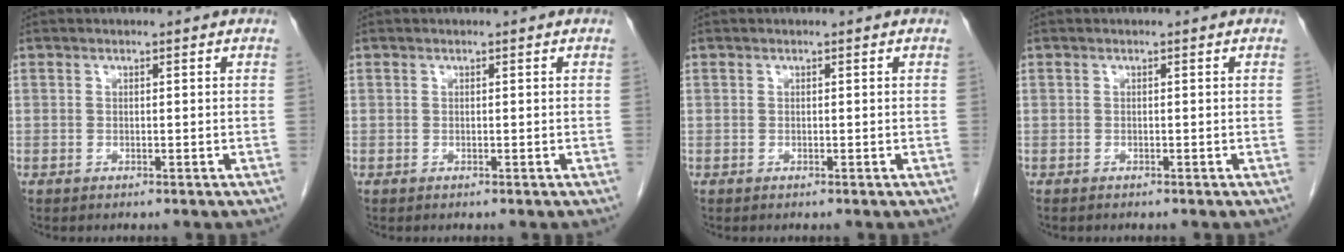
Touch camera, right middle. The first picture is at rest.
{"total": 0.0}
{"total": 0.0}
{"total": 0.6, "force": [-0.6, 0.1, 0.2], "torque": [-0.005, -0.001, -0.011]}